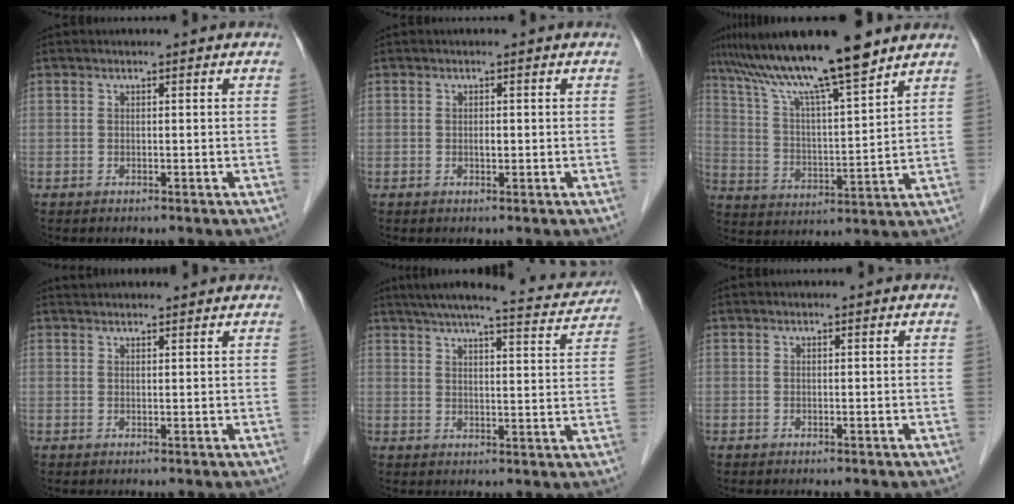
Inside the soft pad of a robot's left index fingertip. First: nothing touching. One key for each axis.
{"total": 0.8, "fx": 0.0, "fy": 0.4, "fz": 0.7, "tx": -0.014, "ty": 0.000, "tz": 0.000}
{"total": 16.0, "fx": 12.6, "fy": 0.3, "fz": 9.8, "tx": -0.173, "ty": 0.018, "tz": 0.224}
{"total": 6.0, "fx": 5.7, "fy": 0.7, "fz": 1.7, "tx": -0.019, "ty": 0.033, "tz": 0.072}
{"total": 16.7, "fx": 15.2, "fy": 1.5, "fz": 6.9, "tx": -0.105, "ty": 0.000, "tz": 0.194}
{"total": 0.0}